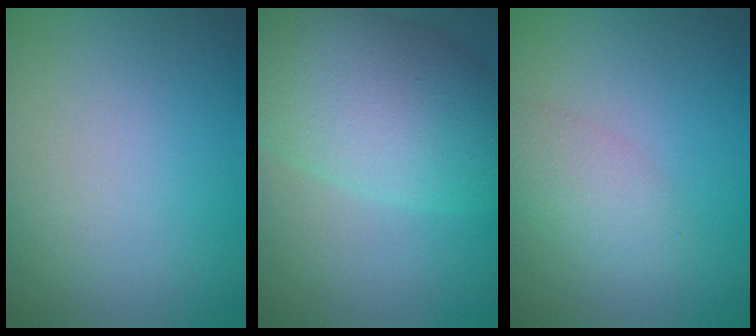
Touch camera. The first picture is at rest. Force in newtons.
{"total": 10.0, "press": 10.0, "slide": 0.3}
{"total": 2.2, "press": 2.2, "slide": 0.1}